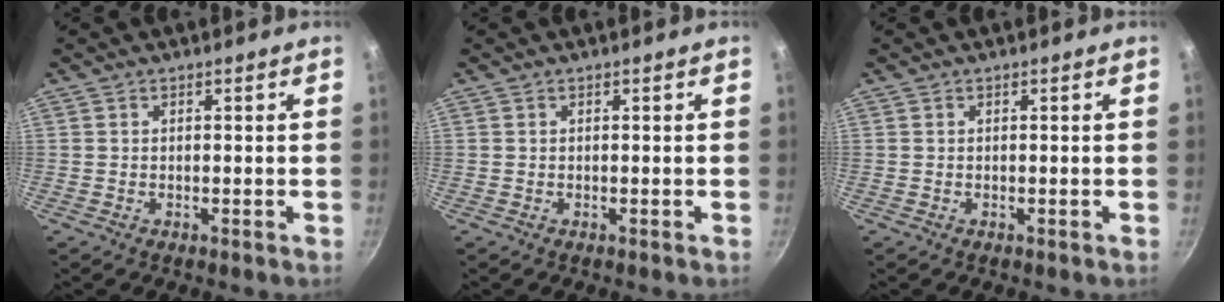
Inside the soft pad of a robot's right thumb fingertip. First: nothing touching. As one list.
[{"total": 0.0}, {"total": 0.0}]